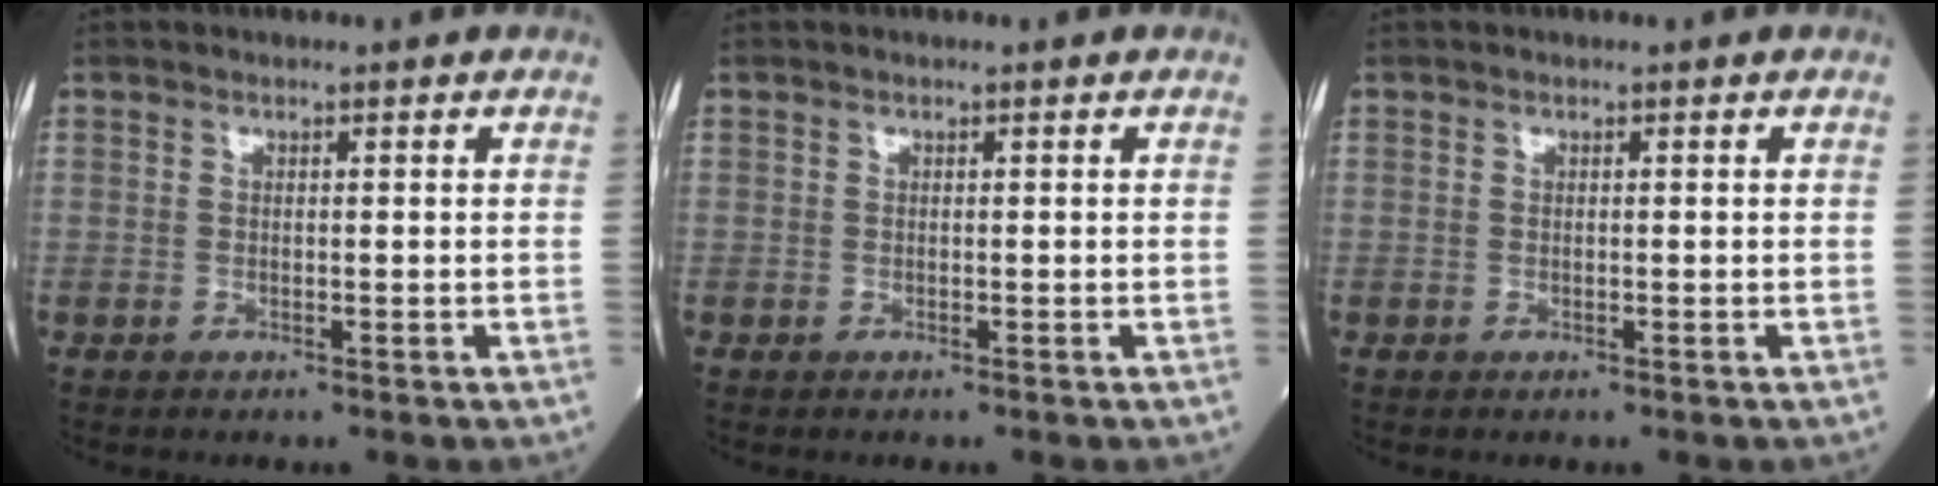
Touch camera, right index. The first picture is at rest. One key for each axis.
{"total": 0.0}
{"total": 0.0}